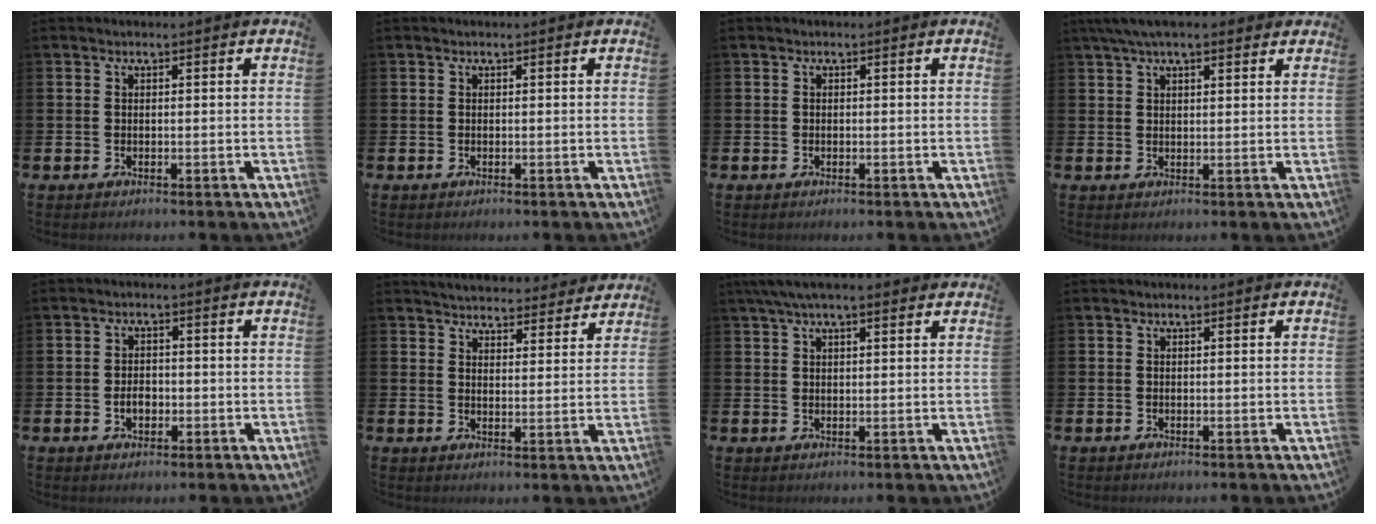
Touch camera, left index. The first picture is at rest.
{"total": 0.0}
{"total": 0.0}
{"total": 4.9, "force": [3.9, 1.3, 2.6], "torque": [-0.055, -0.003, 0.071]}
{"total": 2.4, "force": [-0.6, 1.7, 1.6], "torque": [-0.019, 0.000, -0.015]}
{"total": 4.7, "force": [4.6, 0.7, 0.0], "torque": [-0.002, -0.035, 0.081]}
{"total": 4.4, "force": [3.4, 1.1, 2.6], "torque": [-0.053, 0.000, 0.060]}
{"total": 0.0}